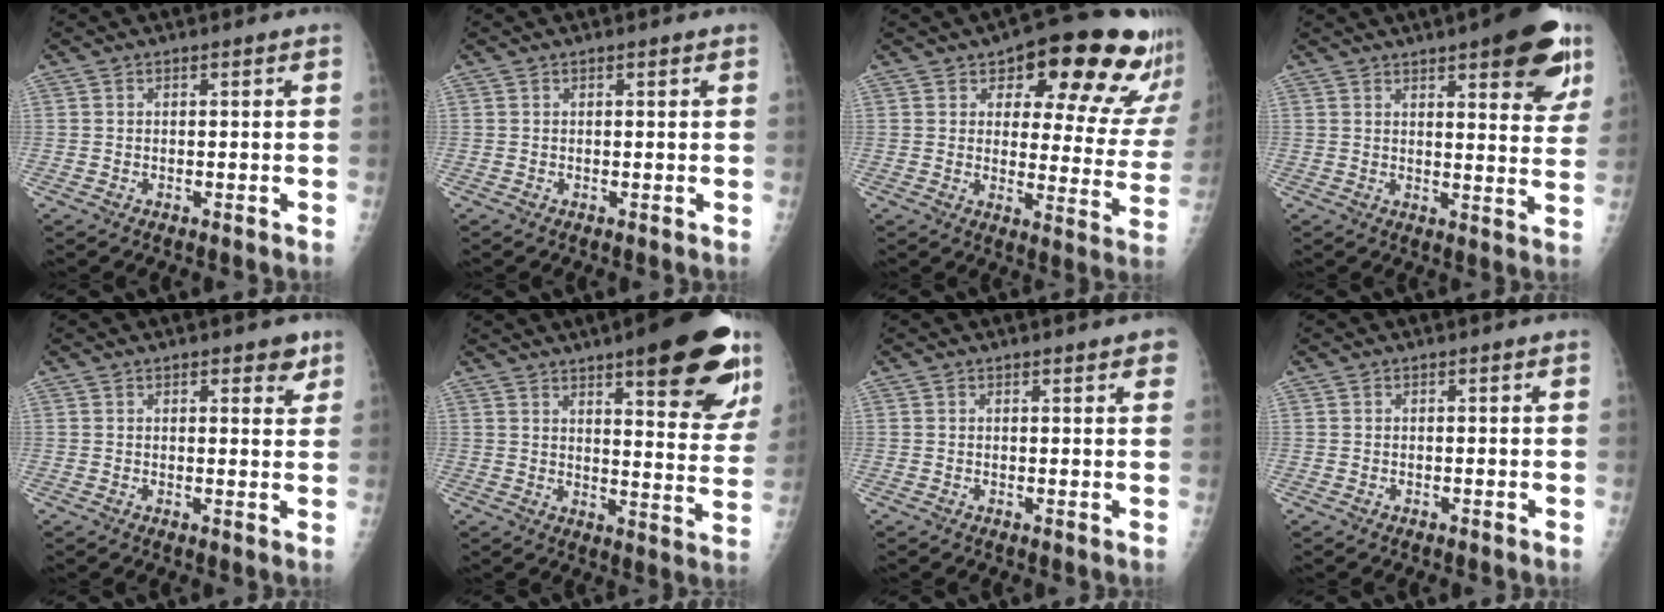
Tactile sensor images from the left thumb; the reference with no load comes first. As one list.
[{"total": 0.7, "force": [0.4, 0.2, 0.5], "torque": [-0.009, 0.000, 0.005]}, {"total": 21.0, "force": [13.5, 8.4, 13.8], "torque": [-0.131, -0.059, 0.164]}, {"total": 16.4, "force": [8.9, 5.0, 12.9], "torque": [-0.128, -0.037, 0.110]}, {"total": 4.1, "force": [2.5, 1.7, 2.8], "torque": [-0.017, -0.011, 0.028]}, {"total": 22.2, "force": [12.9, 5.8, 17.2], "torque": [-0.190, -0.052, 0.167]}, {"total": 2.9, "force": [1.9, 0.8, 2.0], "torque": [-0.015, -0.001, 0.020]}, {"total": 0.0}]